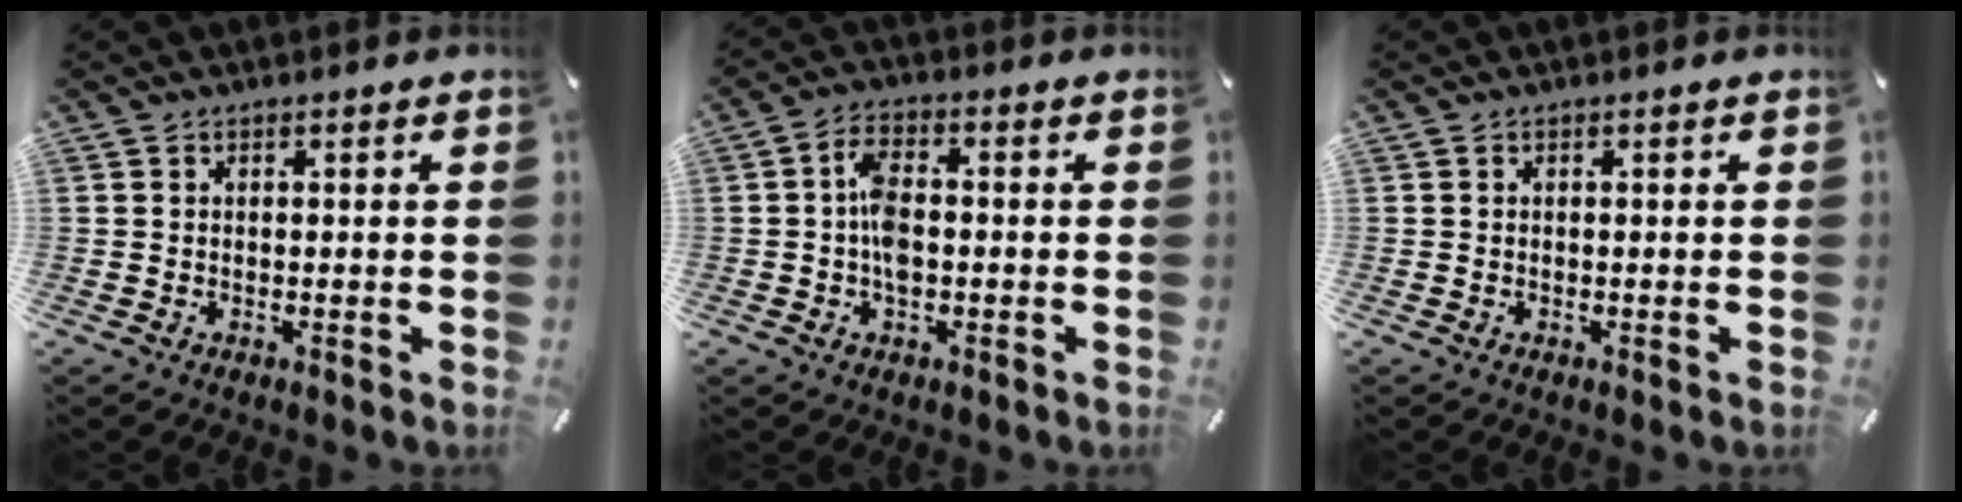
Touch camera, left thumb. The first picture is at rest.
{"total": 6.0, "force": [-0.7, 3.2, 5.1], "torque": [-0.103, 0.006, -0.014]}
{"total": 0.0}